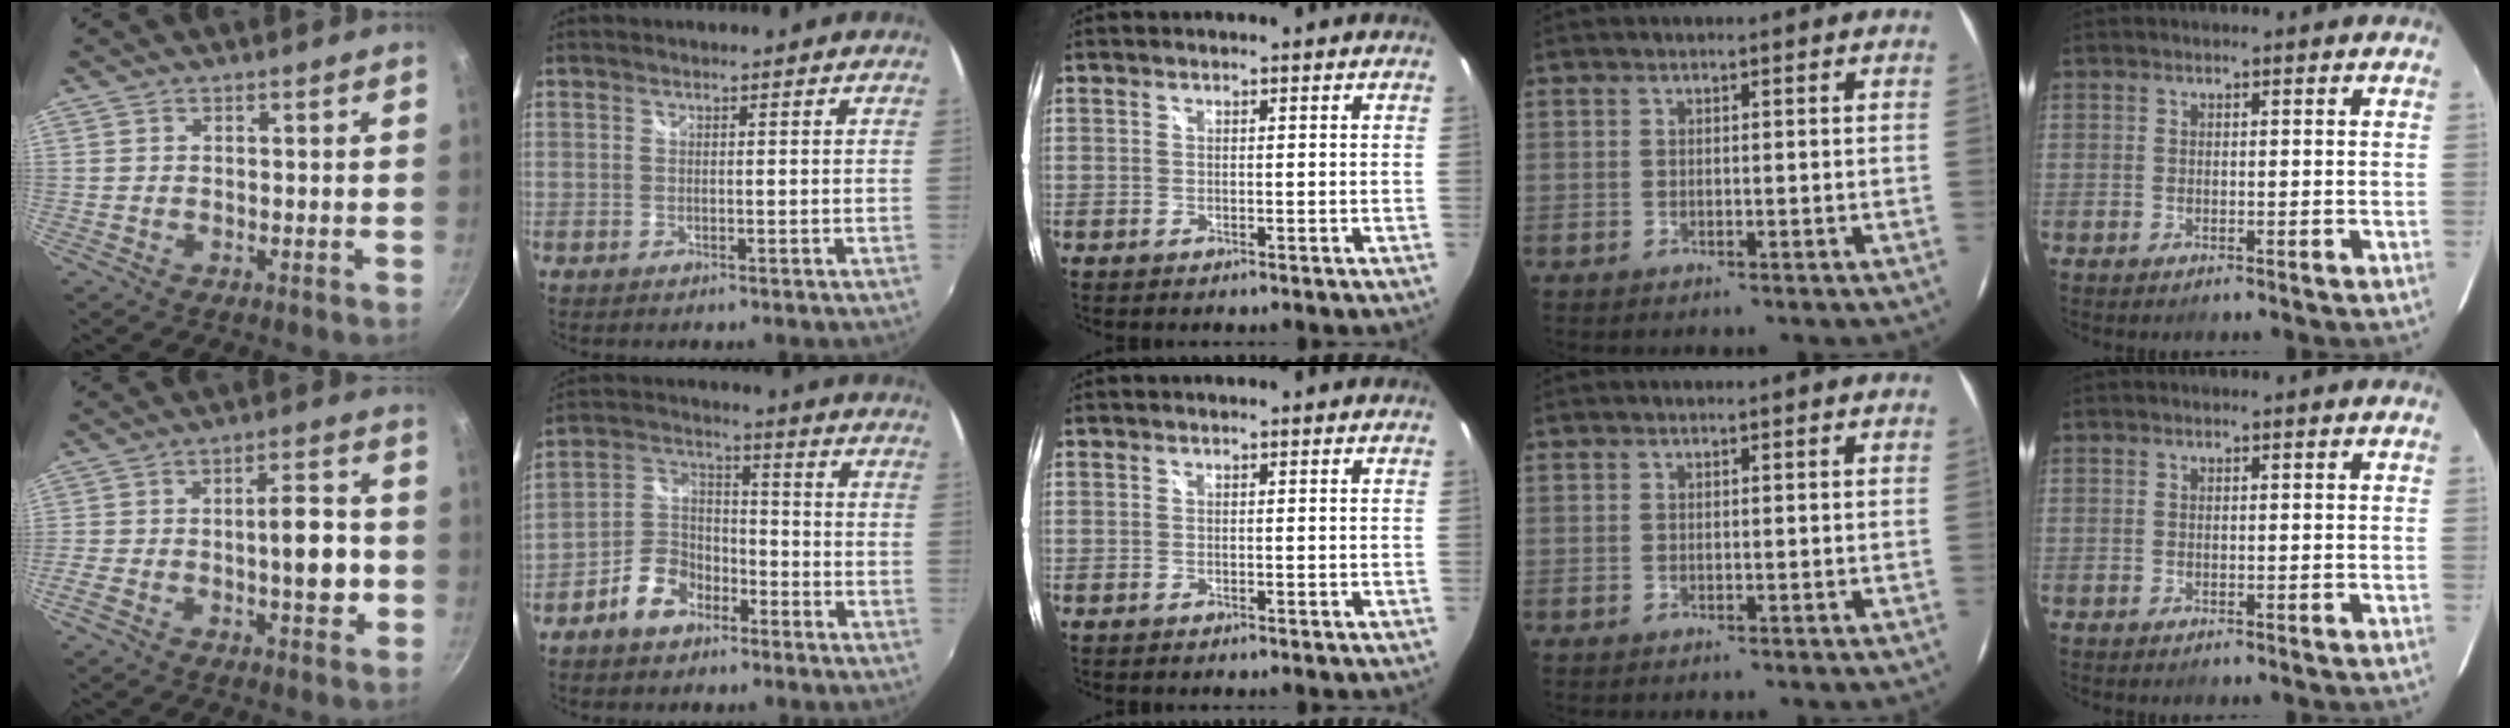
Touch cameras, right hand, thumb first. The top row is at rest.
{"thumb": {"total": 10.6, "force": [-2.8, 4.7, 9.1], "torque": [-0.112, 0.040, -0.050]}, "index": {"total": 8.6, "force": [-5.5, 5.4, 3.8], "torque": [-0.084, 0.028, -0.098]}}